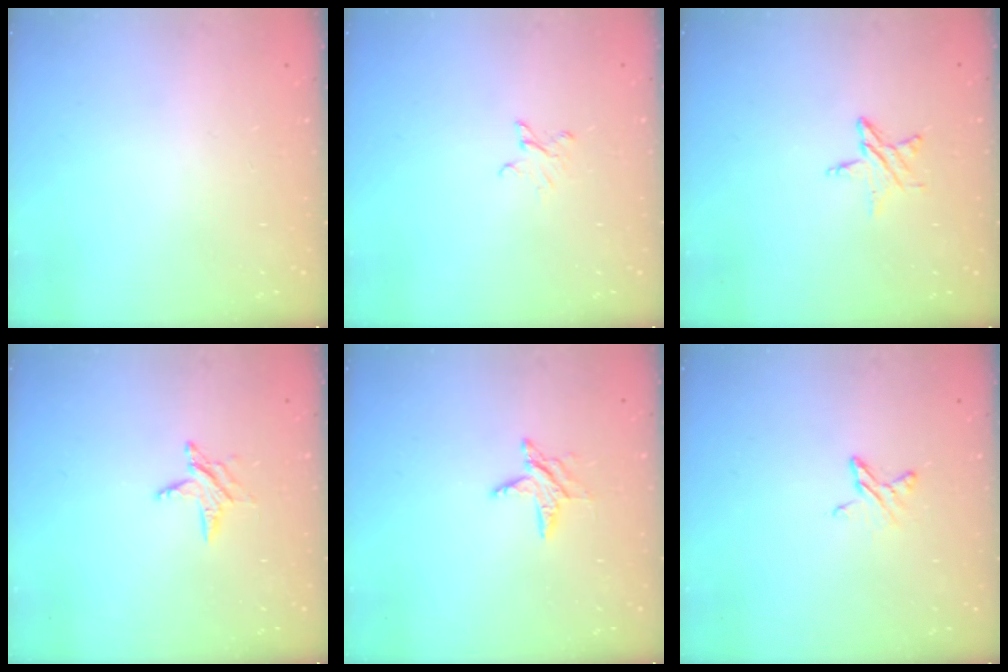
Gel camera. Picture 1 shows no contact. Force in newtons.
{"total": 2.6, "press": 2.6, "slide": 0.3}
{"total": 4.9, "press": 4.8, "slide": 0.5}
{"total": 5.5, "press": 5.5, "slide": 0.7}
{"total": 6.4, "press": 6.3, "slide": 0.6}
{"total": 4.3, "press": 4.3, "slide": 0.5}